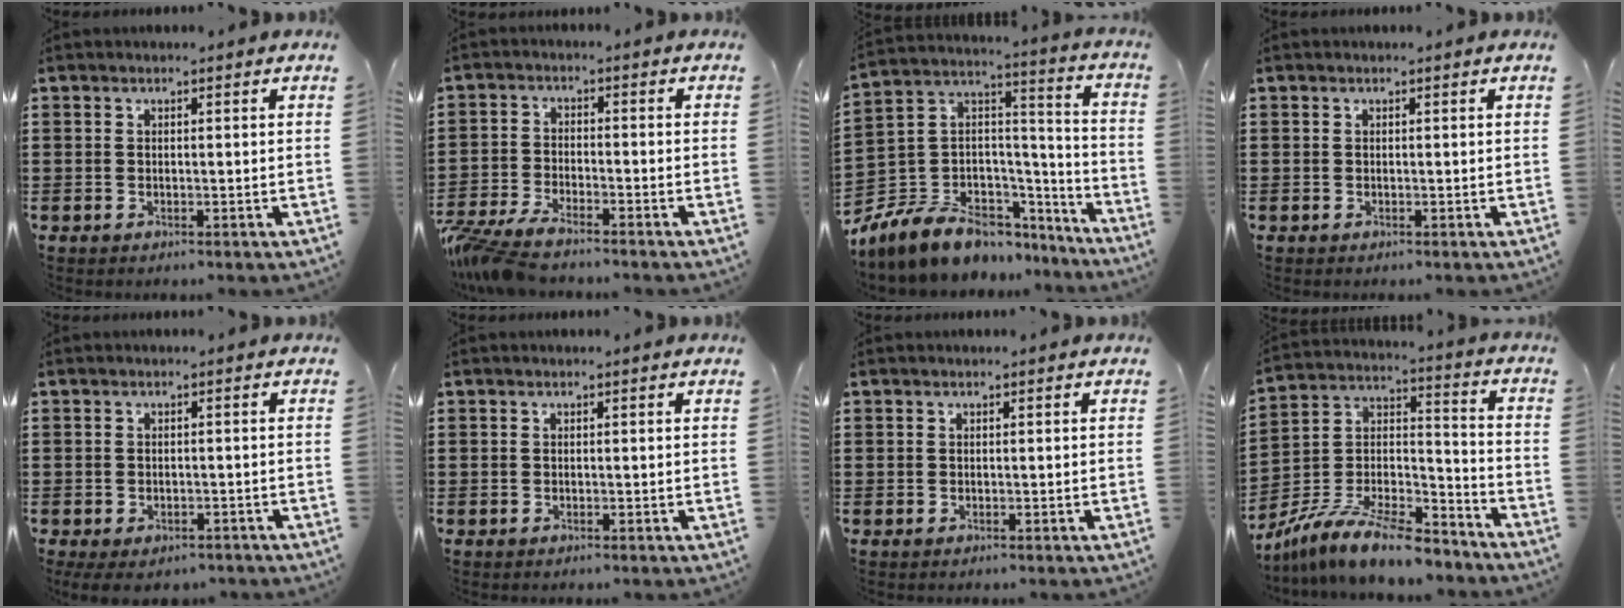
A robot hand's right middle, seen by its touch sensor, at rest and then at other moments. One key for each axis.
{"total": 5.3, "fx": -4.8, "fy": 0.5, "fz": 2.0, "tx": -0.068, "ty": -0.015, "tz": -0.102}
{"total": 8.9, "fx": -6.8, "fy": 5.1, "fz": 2.6, "tx": -0.093, "ty": -0.006, "tz": -0.138}
{"total": 0.0}
{"total": 1.5, "fx": -1.4, "fy": 0.5, "fz": 0.3, "tx": -0.011, "ty": -0.001, "tz": -0.028}
{"total": 0.0}
{"total": 0.0}
{"total": 10.6, "fx": -9.2, "fy": 1.4, "fz": 5.0, "tx": -0.095, "ty": 0.010, "tz": -0.182}